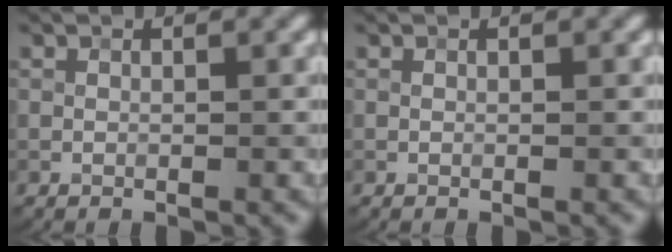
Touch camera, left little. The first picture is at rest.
{"total": 0.0}